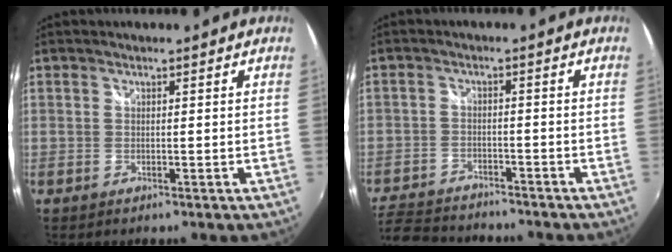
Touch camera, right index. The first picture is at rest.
{"total": 10.8, "force": [-10.1, 2.6, 3.1], "torque": [-0.100, -0.007, -0.166]}